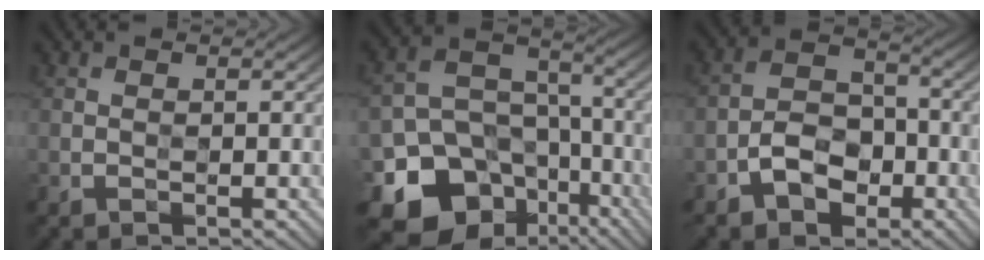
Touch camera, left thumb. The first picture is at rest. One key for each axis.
{"total": 16.9, "fx": -8.9, "fy": 12.9, "fz": 6.3, "tx": -0.163, "ty": -0.042, "tz": -0.137}
{"total": 6.3, "fx": -3.2, "fy": 4.0, "fz": 3.6, "tx": -0.062, "ty": 0.006, "tz": -0.068}